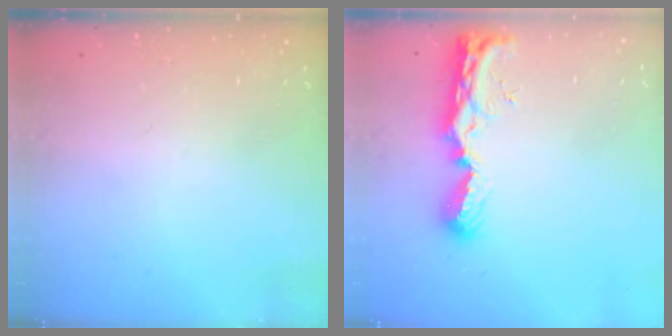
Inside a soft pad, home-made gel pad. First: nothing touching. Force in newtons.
{"total": 8.6, "press": 8.5, "slide": 1.0}